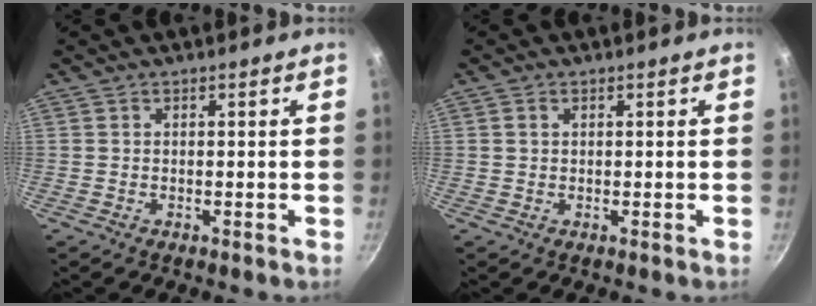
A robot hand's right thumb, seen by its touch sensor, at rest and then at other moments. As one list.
[{"total": 1.3, "force": [0.4, 1.0, 0.7], "torque": [-0.008, 0.004, 0.006]}]